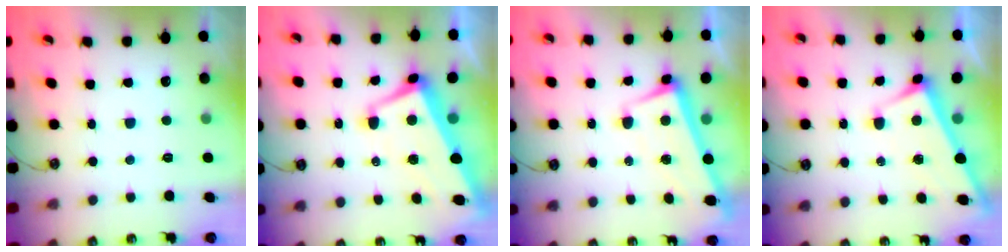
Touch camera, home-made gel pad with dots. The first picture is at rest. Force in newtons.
{"total": 1.7, "press": 1.1, "slide": 1.3}
{"total": 1.5, "press": 0.5, "slide": 1.5}
{"total": 3.3, "press": 3.3, "slide": 0.0}